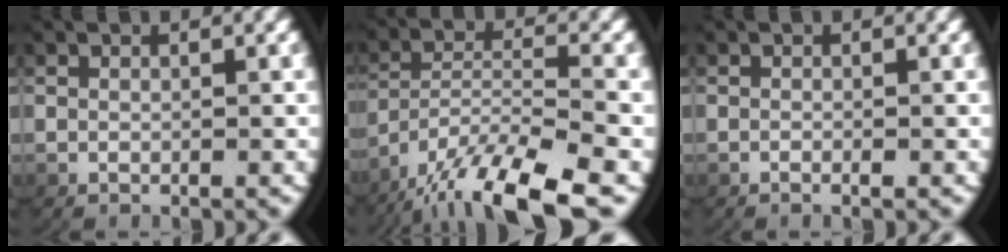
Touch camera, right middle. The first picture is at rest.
{"total": 7.6, "force": [-3.9, 2.9, 5.9], "torque": [-0.111, -0.015, -0.053]}
{"total": 0.6, "force": [-0.4, 0.1, 0.4], "torque": [-0.012, 0.005, -0.012]}